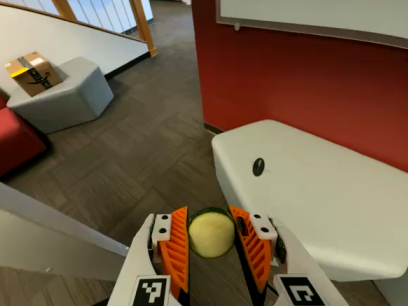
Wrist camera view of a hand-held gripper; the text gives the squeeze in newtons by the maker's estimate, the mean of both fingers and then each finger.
{"total": 14.1, "left": 14.6, "right": 13.6}